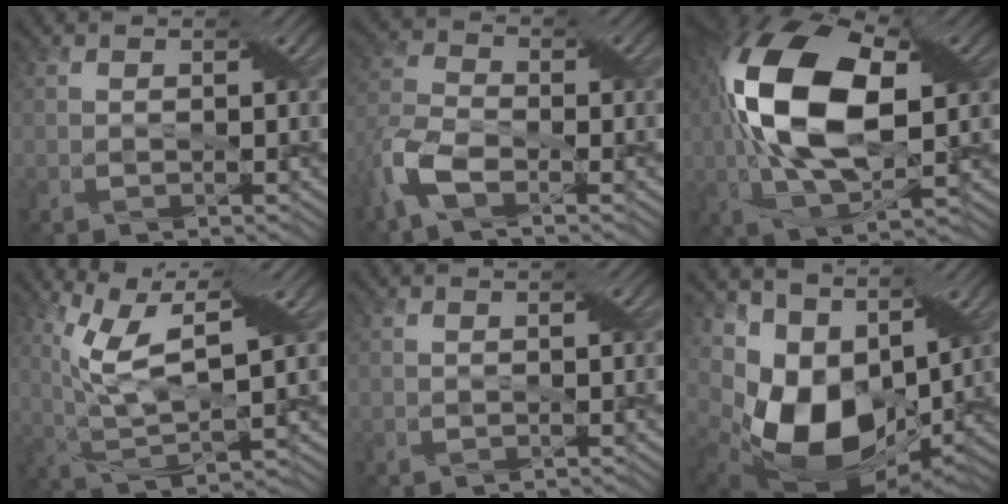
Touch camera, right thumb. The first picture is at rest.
{"total": 6.7, "force": [-3.6, 3.2, 4.7], "torque": [-0.117, -0.006, -0.089]}
{"total": 16.2, "force": [1.9, 8.2, 13.8], "torque": [-0.293, 0.018, 0.023]}
{"total": 10.8, "force": [4.8, 3.3, 9.0], "torque": [-0.193, 0.003, 0.092]}
{"total": 0.0}
{"total": 14.6, "force": [1.5, 10.6, 10.0], "torque": [-0.228, -0.032, 0.045]}